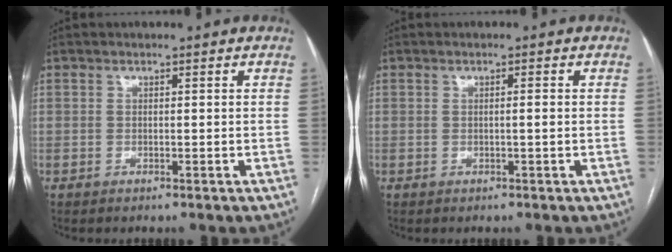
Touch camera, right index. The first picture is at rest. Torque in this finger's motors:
{"motor_torque": [-0.07, 0.02, -0.08, 0.00]}